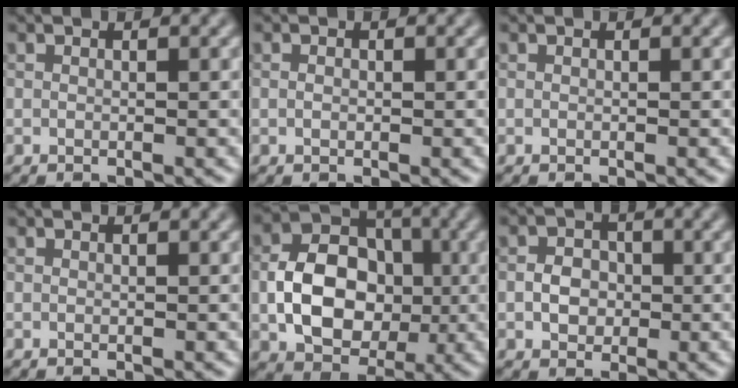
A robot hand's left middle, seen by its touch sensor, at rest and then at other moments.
{"total": 0.6, "force": [0.0, 0.4, 0.4], "torque": [-0.008, 0.000, 0.000]}
{"total": 0.0}
{"total": 0.0}
{"total": 8.1, "force": [-1.0, 6.0, 5.3], "torque": [-0.090, 0.002, -0.017]}
{"total": 2.6, "force": [-0.4, 2.1, 1.4], "torque": [-0.021, 0.002, -0.011]}